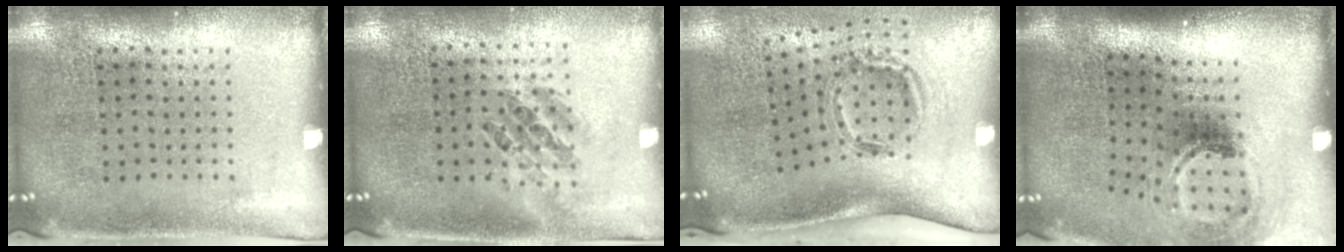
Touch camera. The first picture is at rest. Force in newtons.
{"total": 1.0, "press": 0.9, "slide": 0.5}
{"total": 1.9, "press": 1.2, "slide": 1.4}
{"total": 2.0, "press": 1.2, "slide": 1.6}